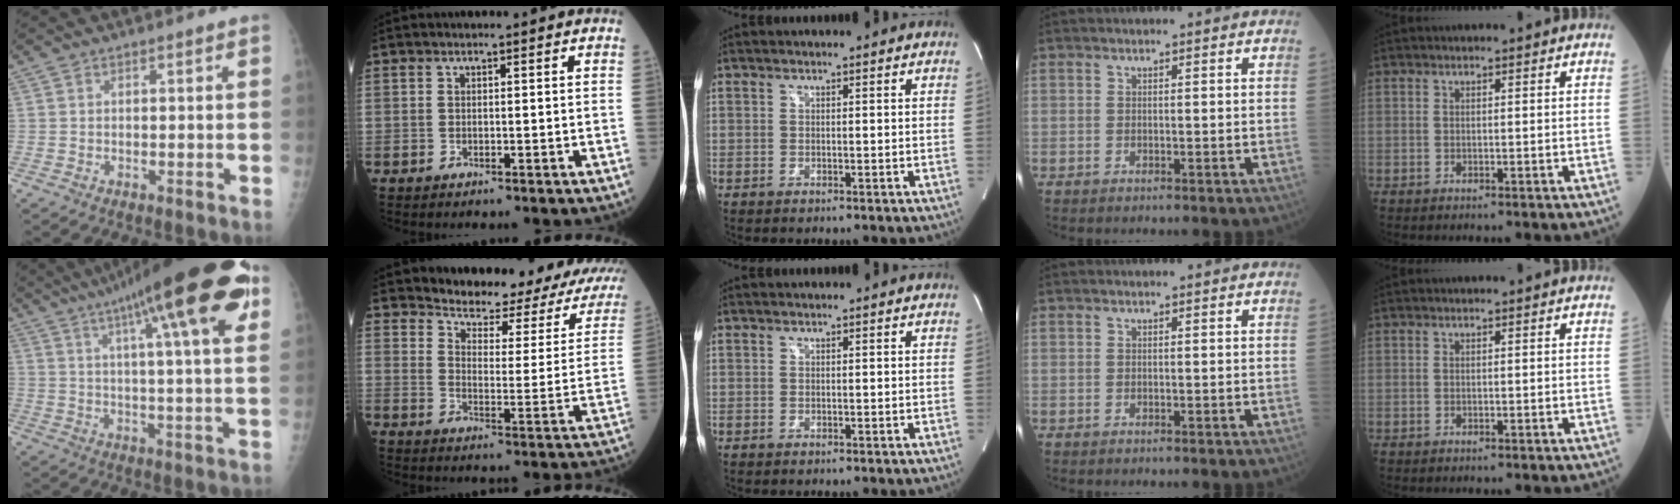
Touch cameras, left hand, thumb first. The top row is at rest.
{"thumb": {"total": 23.5, "force": [11.3, 4.2, 20.2], "torque": [-0.297, -0.002, 0.163]}, "index": {"total": 19.6, "force": [17.1, 4.5, 8.3], "torque": [-0.092, -0.047, 0.196]}}